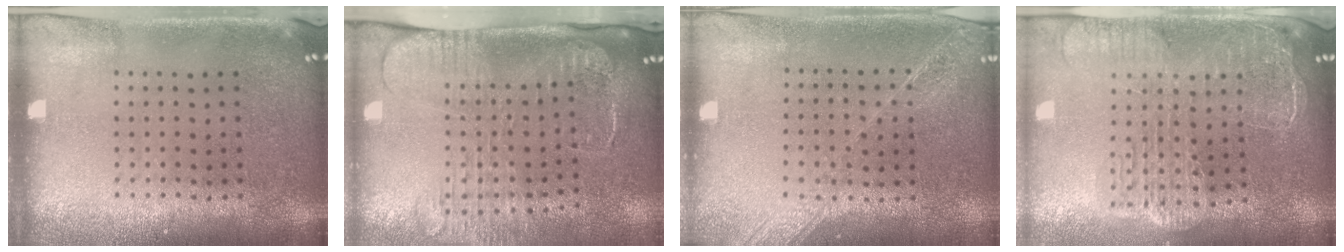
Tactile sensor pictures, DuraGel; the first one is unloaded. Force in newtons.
{"total": 2.6, "press": 2.1, "slide": 1.7}
{"total": 1.5, "press": 1.4, "slide": 0.5}
{"total": 2.5, "press": 2.2, "slide": 1.2}